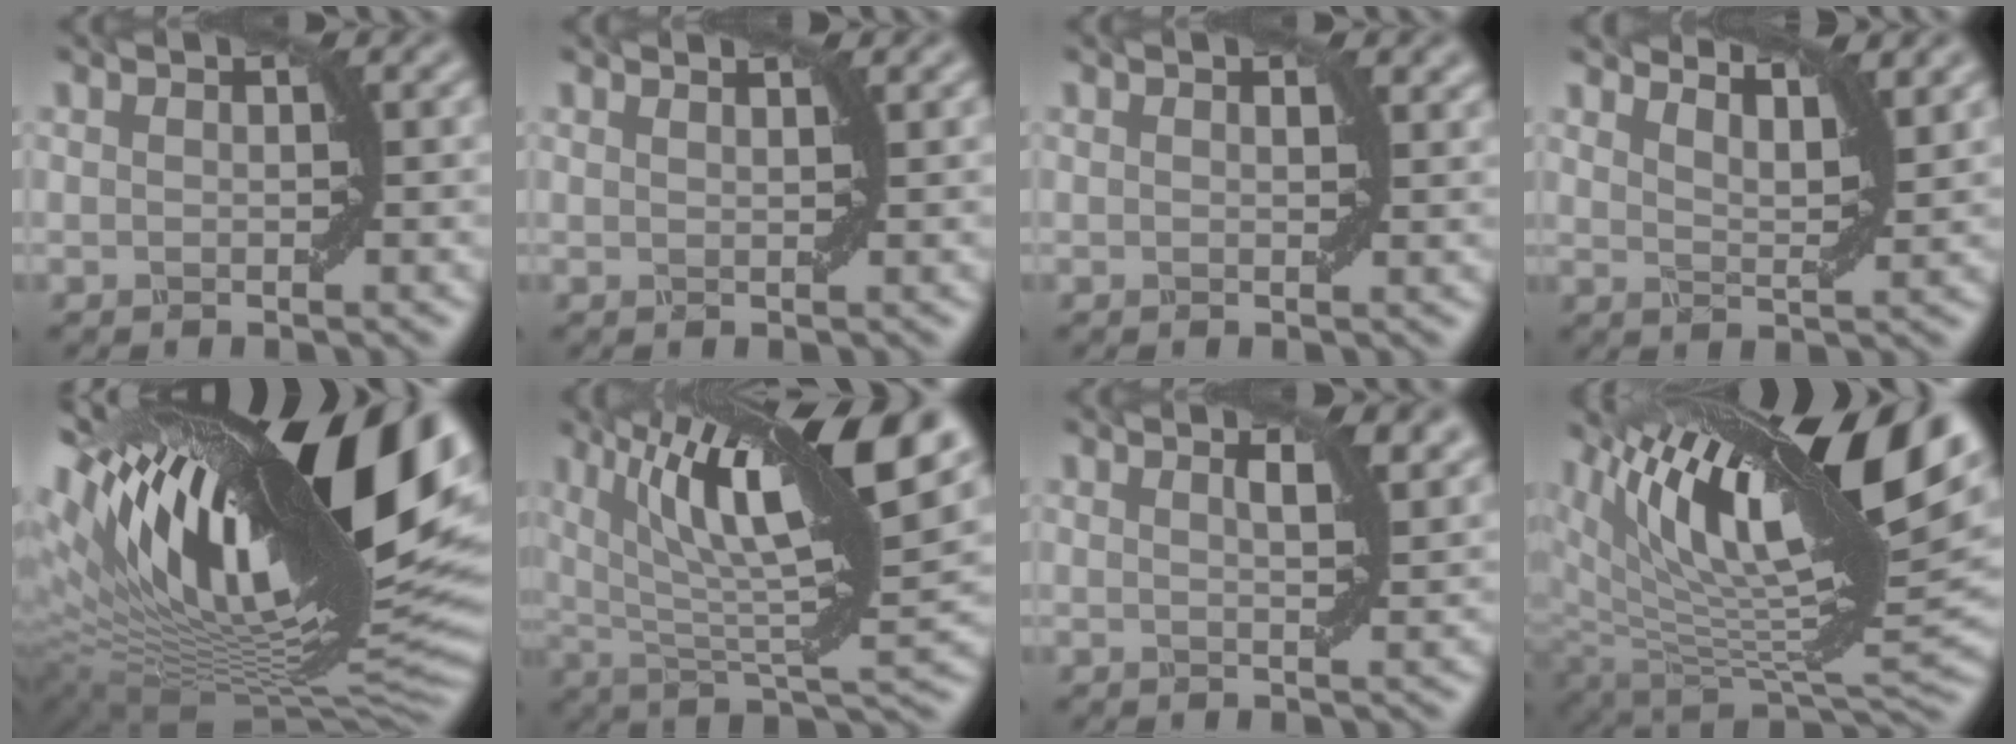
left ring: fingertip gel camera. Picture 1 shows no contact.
{"total": 1.3, "force": [1.2, 0.2, 0.5], "torque": [-0.001, -0.002, 0.009]}
{"total": 0.9, "force": [0.6, 0.3, 0.6], "torque": [-0.007, 0.000, 0.011]}
{"total": 5.1, "force": [4.3, 1.1, 2.5], "torque": [-0.040, 0.009, 0.048]}
{"total": 21.0, "force": [6.8, 8.2, 18.0], "torque": [-0.303, 0.024, 0.125]}
{"total": 14.8, "force": [6.5, 3.8, 12.7], "torque": [-0.209, 0.018, 0.113]}
{"total": 3.2, "force": [1.7, 1.0, 2.5], "torque": [-0.033, 0.003, 0.024]}
{"total": 16.3, "force": [7.6, 6.1, 13.0], "torque": [-0.238, 0.016, 0.136]}